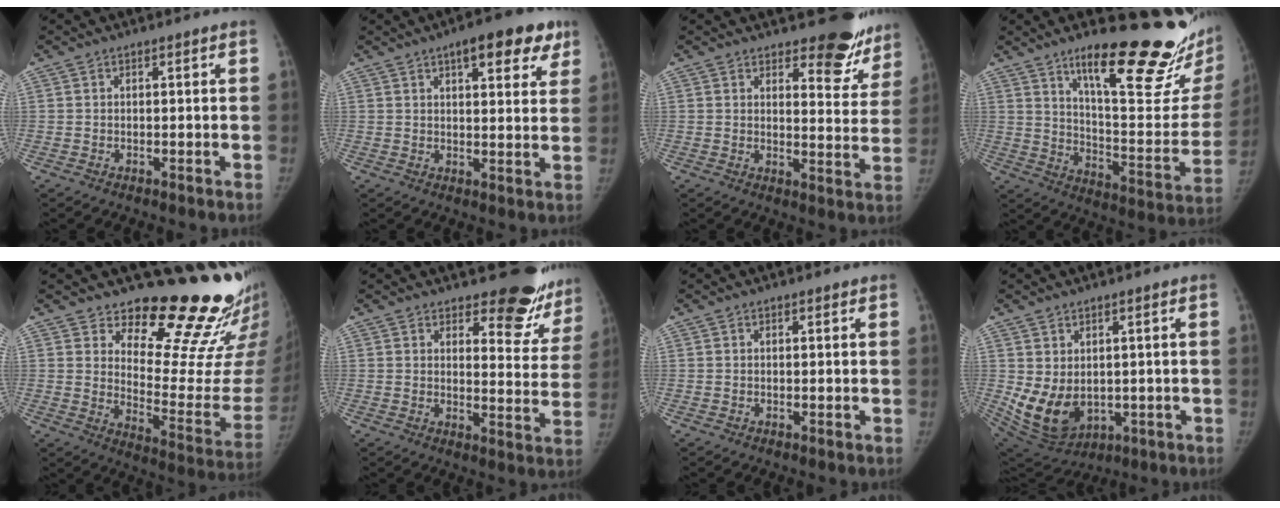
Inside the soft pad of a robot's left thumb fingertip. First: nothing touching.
{"total": 11.6, "force": [6.5, 4.6, 8.4], "torque": [-0.072, -0.014, 0.080]}
{"total": 11.4, "force": [9.3, 4.6, 4.8], "torque": [-0.014, -0.076, 0.104]}
{"total": 27.9, "force": [18.3, 6.9, 19.9], "torque": [-0.244, -0.106, 0.274]}
{"total": 20.6, "force": [17.7, 6.8, 8.1], "torque": [-0.042, -0.171, 0.227]}
{"total": 13.6, "force": [11.7, 5.1, 4.6], "torque": [-0.003, -0.098, 0.126]}
{"total": 0.0}
{"total": 10.6, "force": [-0.1, 7.8, 7.2], "torque": [-0.120, -0.017, 0.029]}